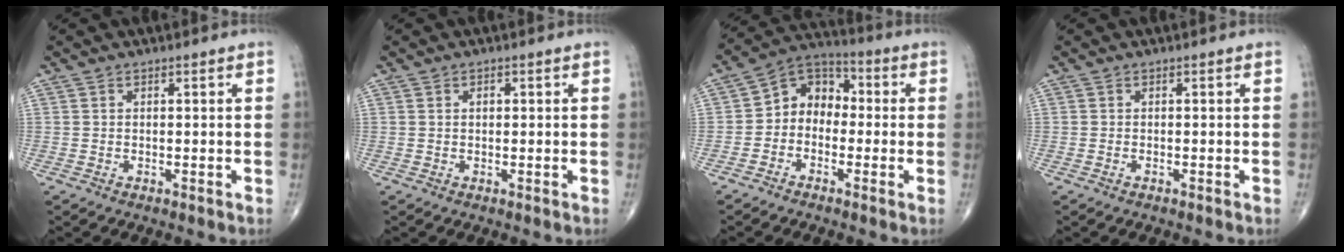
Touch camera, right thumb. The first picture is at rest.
{"total": 1.1, "force": [0.2, 0.8, 0.7], "torque": [-0.011, 0.003, 0.004]}
{"total": 8.5, "force": [-1.1, 6.9, 4.9], "torque": [-0.045, 0.040, -0.043]}
{"total": 0.0}